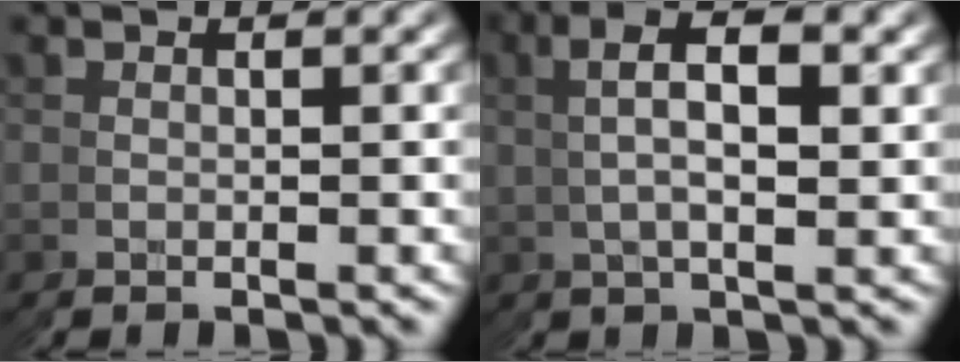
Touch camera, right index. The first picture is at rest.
{"total": 4.5, "force": [2.3, 0.7, 3.8], "torque": [-0.057, 0.028, 0.027]}